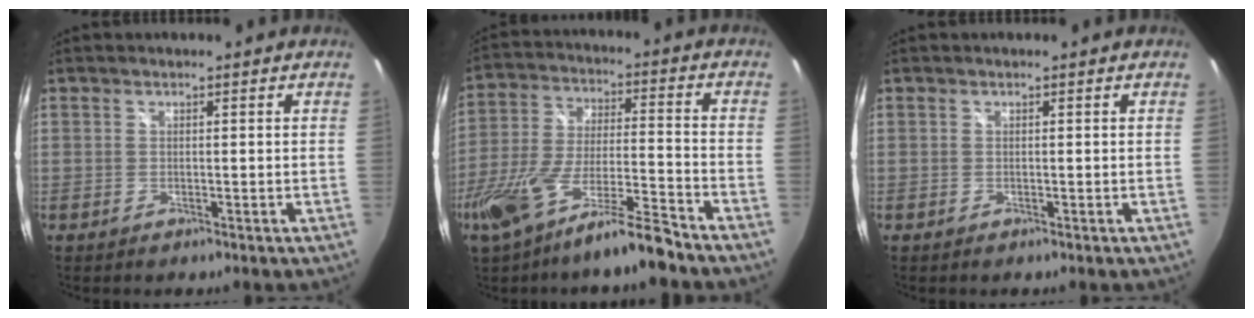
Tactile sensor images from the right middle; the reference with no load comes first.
{"total": 15.3, "force": [-11.4, 1.6, 10.1], "torque": [-0.206, -0.026, -0.198]}
{"total": 0.0}